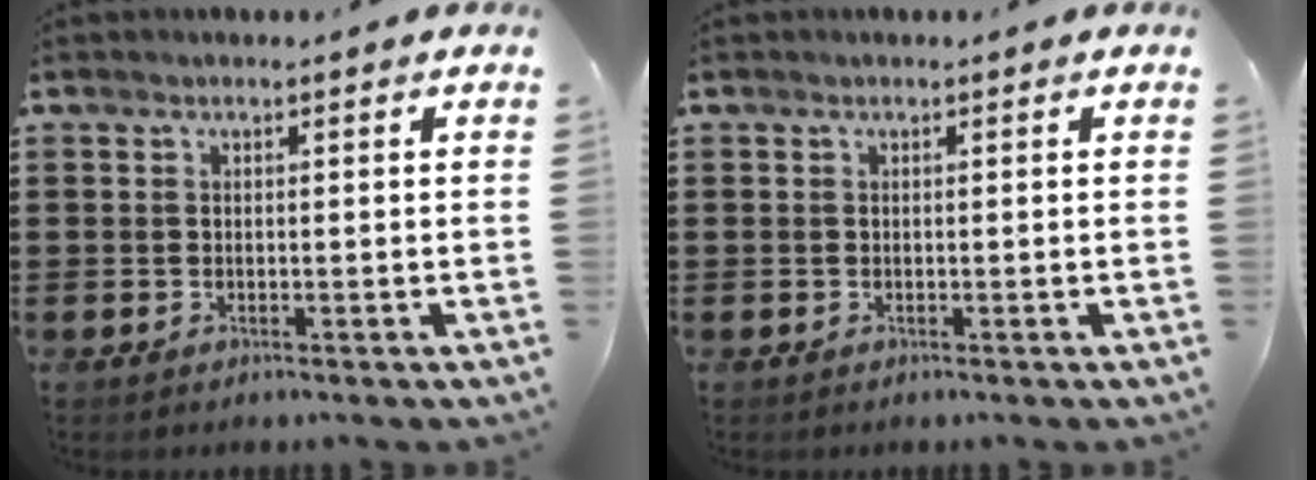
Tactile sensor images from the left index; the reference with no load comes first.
{"total": 0.0}